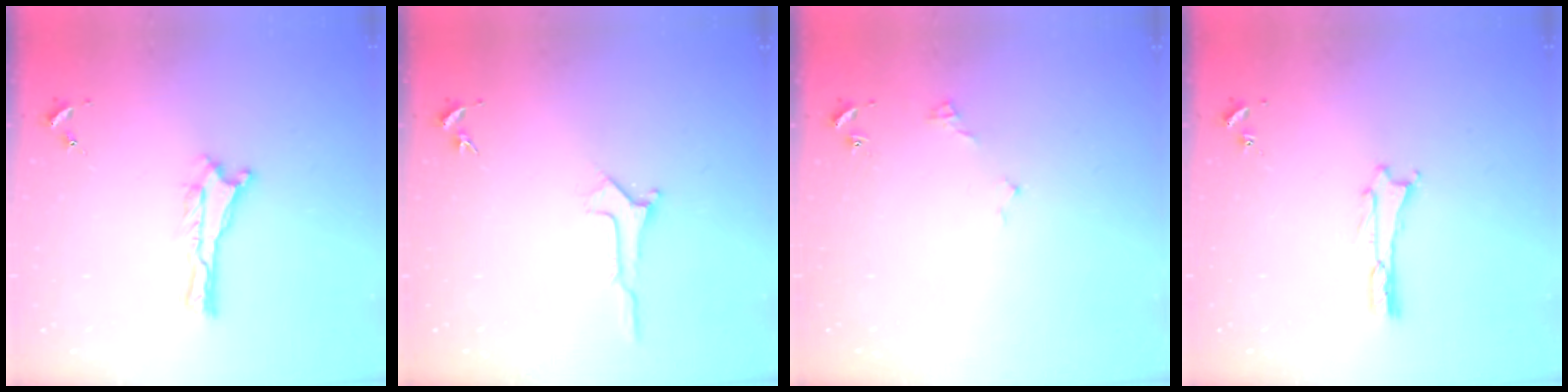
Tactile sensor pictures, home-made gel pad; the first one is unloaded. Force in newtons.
{"total": 1.0, "press": 1.0, "slide": 0.0}
{"total": 2.9, "press": 2.9, "slide": 0.3}
{"total": 1.1, "press": 1.1, "slide": 0.1}